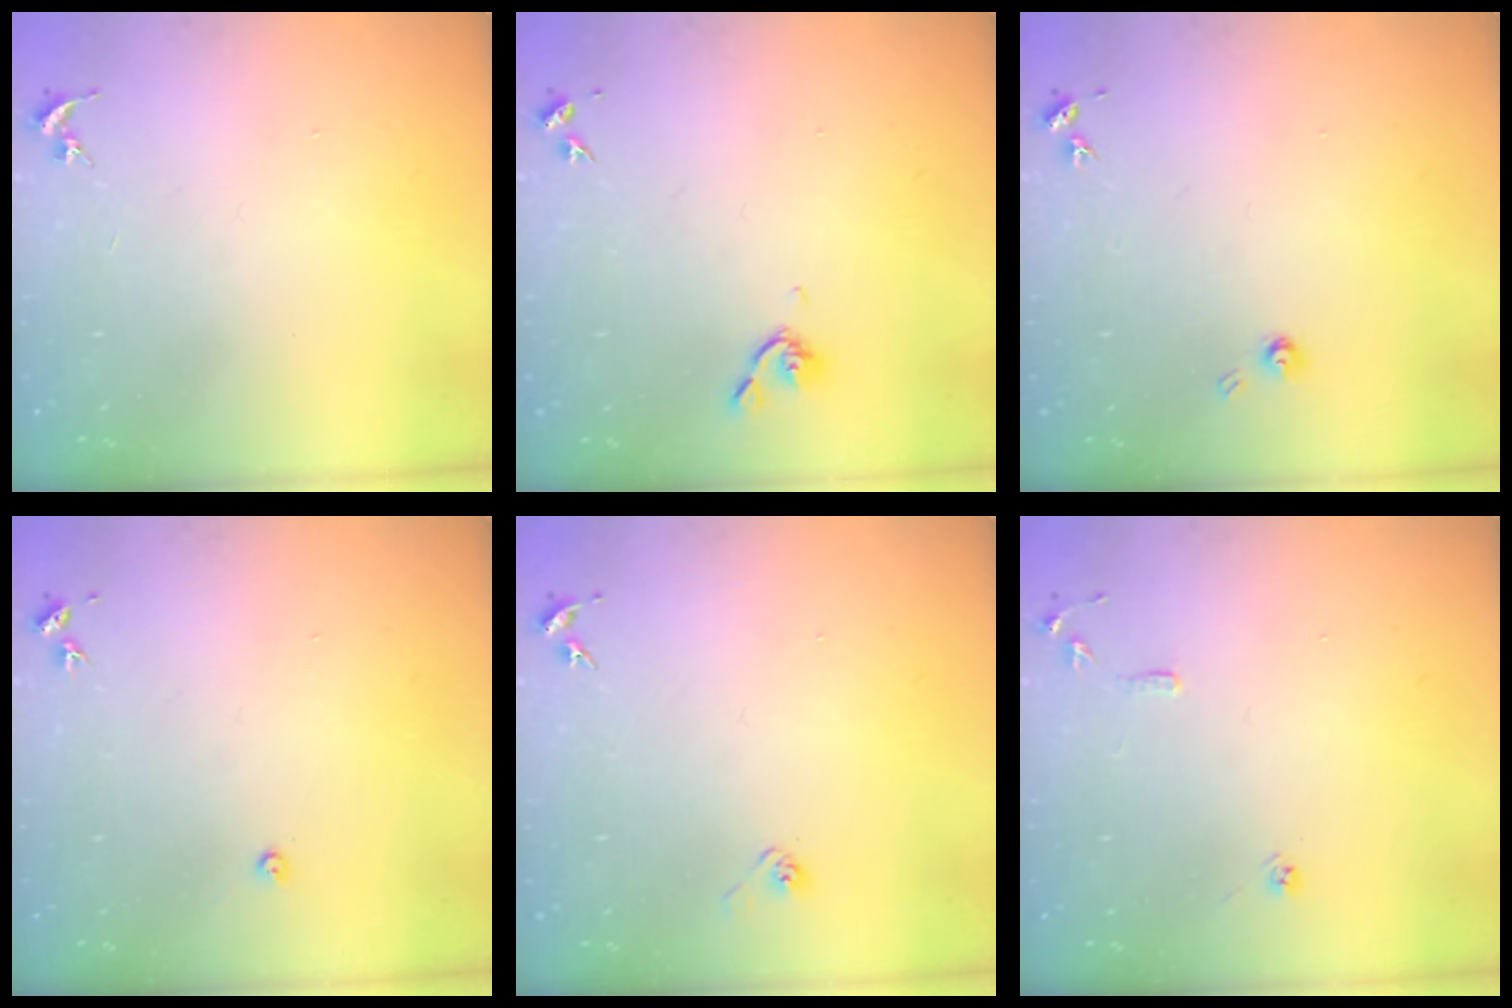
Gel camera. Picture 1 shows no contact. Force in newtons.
{"total": 5.3, "press": 5.2, "slide": 1.1}
{"total": 3.9, "press": 3.9, "slide": 0.5}
{"total": 2.2, "press": 2.2, "slide": 0.3}
{"total": 2.8, "press": 2.6, "slide": 1.1}
{"total": 7.9, "press": 7.9, "slide": 0.8}